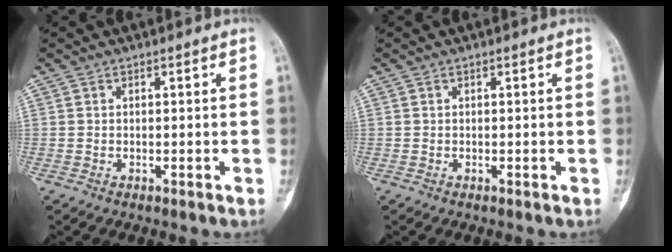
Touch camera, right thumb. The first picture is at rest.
{"total": 0.0}